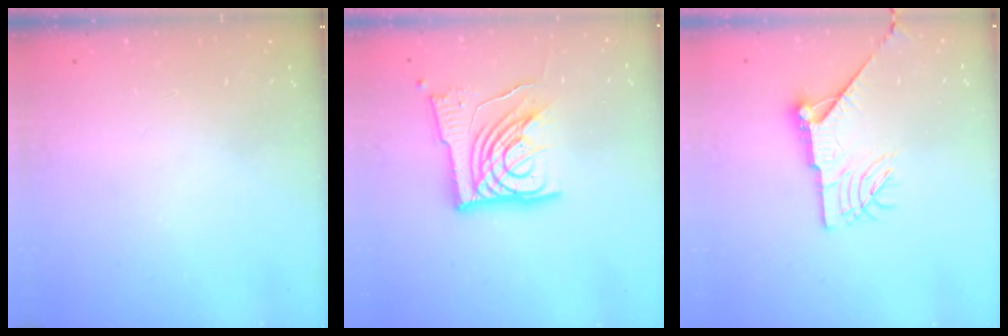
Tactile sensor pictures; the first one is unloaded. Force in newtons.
{"total": 15.6, "press": 15.5, "slide": 1.6}
{"total": 12.8, "press": 12.8, "slide": 0.8}